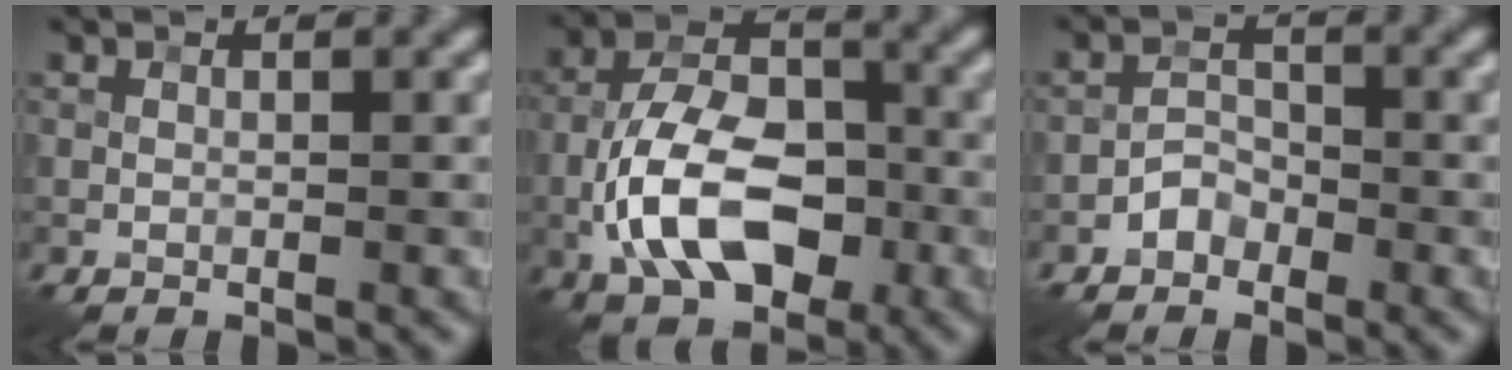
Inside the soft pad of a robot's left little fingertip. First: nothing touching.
{"total": 10.4, "force": [-3.2, 5.9, 8.0], "torque": [-0.158, 0.006, -0.065]}
{"total": 1.9, "force": [-1.3, 1.3, 0.6], "torque": [-0.006, 0.010, -0.026]}